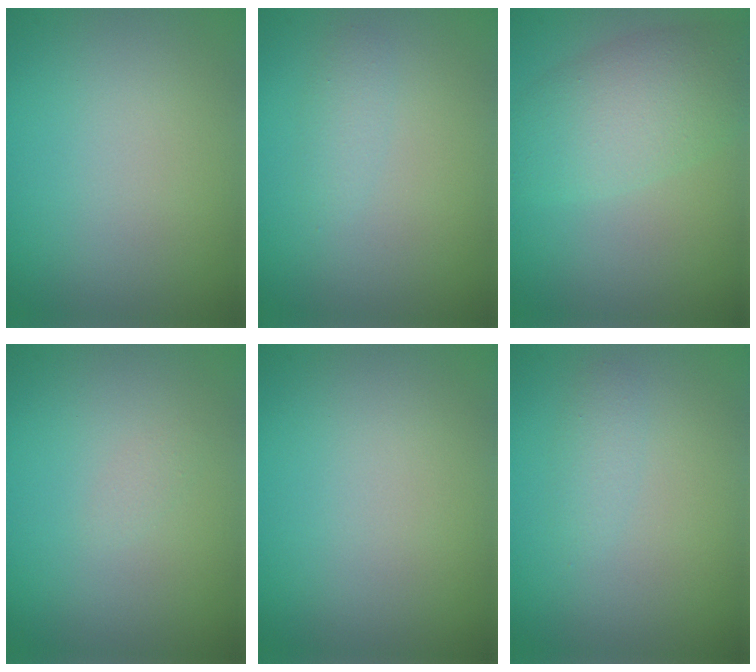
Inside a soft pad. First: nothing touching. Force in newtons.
{"total": 1.1, "press": 1.0, "slide": 0.1}
{"total": 5.6, "press": 5.6, "slide": 0.1}
{"total": 0.6, "press": 0.6, "slide": 0.0}
{"total": 0.0}
{"total": 1.1, "press": 1.0, "slide": 0.1}